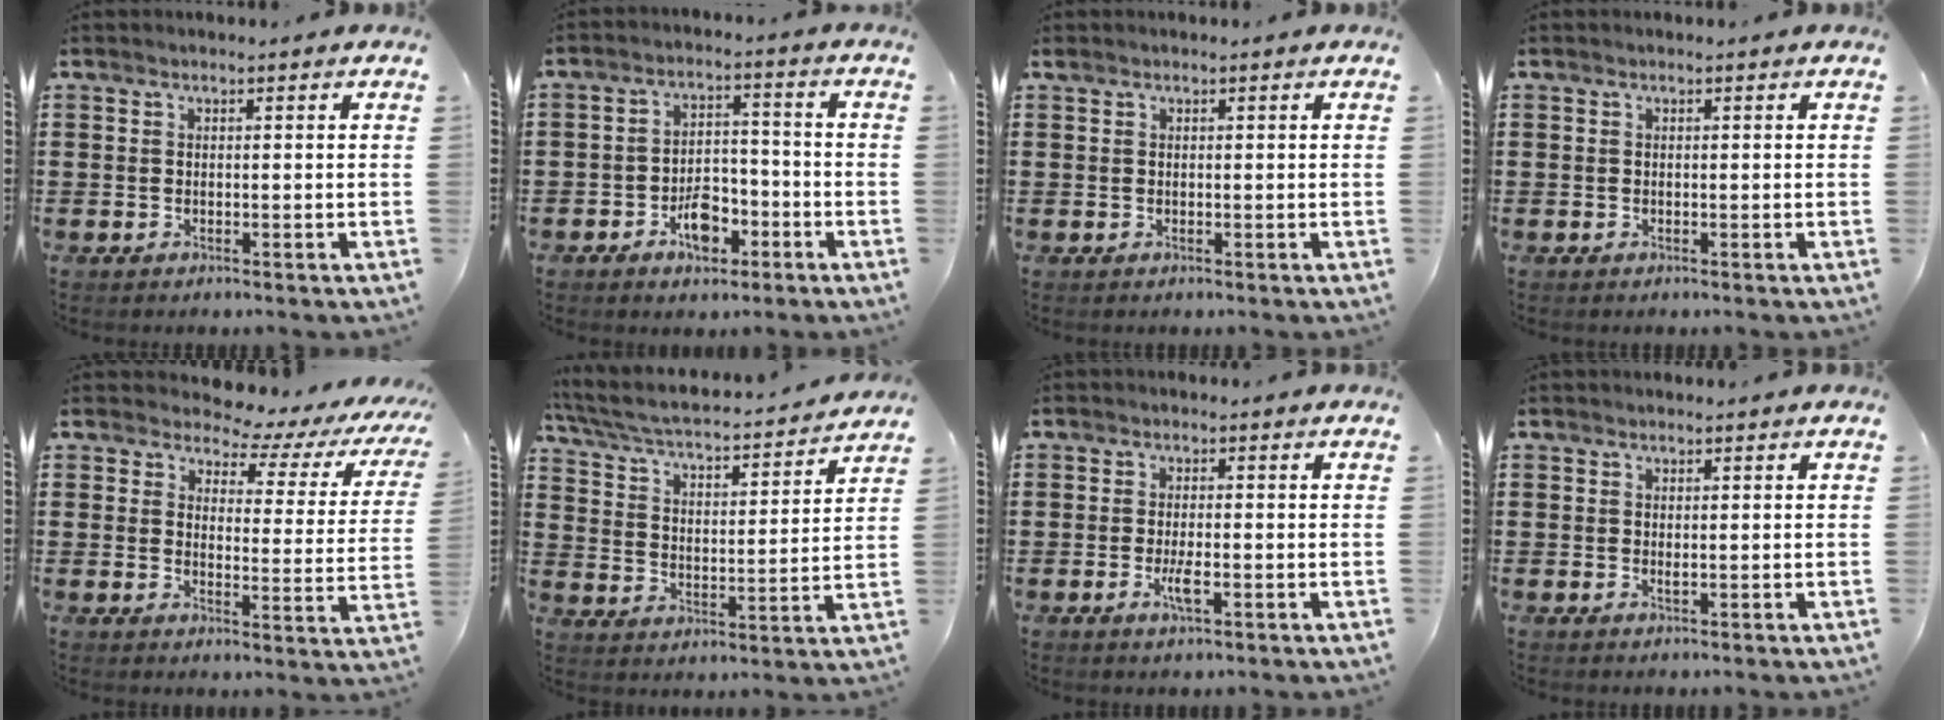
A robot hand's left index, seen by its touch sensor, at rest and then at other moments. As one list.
[{"total": 6.0, "force": [-3.1, 3.5, 3.7], "torque": [-0.052, 0.011, -0.056]}, {"total": 0.0}, {"total": 0.0}, {"total": 3.8, "force": [3.1, 1.7, 1.3], "torque": [-0.032, -0.026, 0.043]}, {"total": 3.9, "force": [3.5, 0.3, 1.8], "torque": [-0.054, -0.033, 0.049]}, {"total": 2.9, "force": [-0.8, 0.6, 2.8], "torque": [-0.062, -0.008, -0.018]}, {"total": 0.7, "force": [0.3, 0.1, 0.7], "torque": [-0.014, -0.003, 0.006]}]